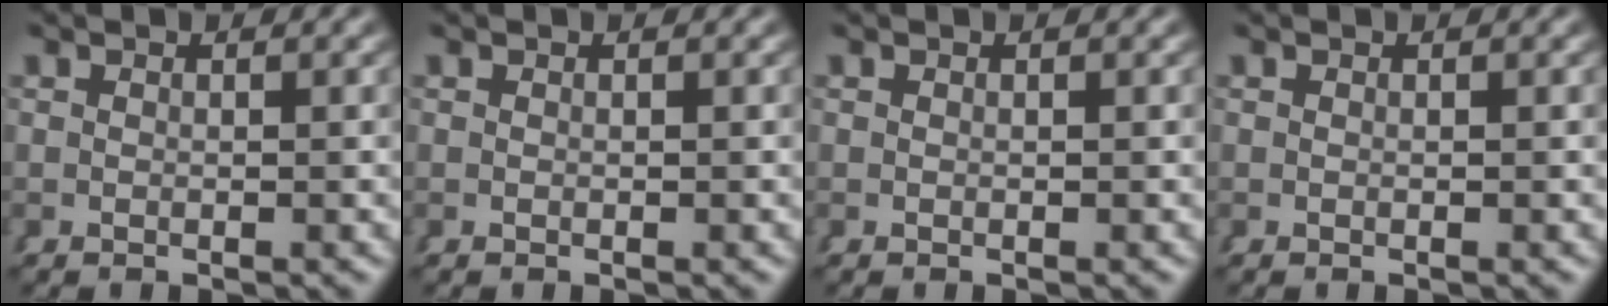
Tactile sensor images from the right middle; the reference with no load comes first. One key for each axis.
{"total": 0.0}
{"total": 0.0}
{"total": 0.0}